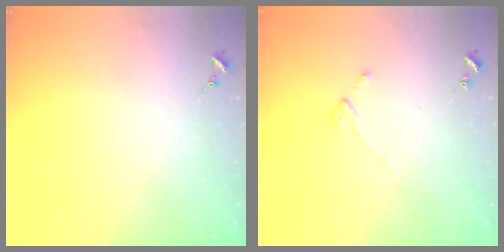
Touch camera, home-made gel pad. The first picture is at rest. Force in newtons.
{"total": 3.6, "press": 3.6, "slide": 0.6}